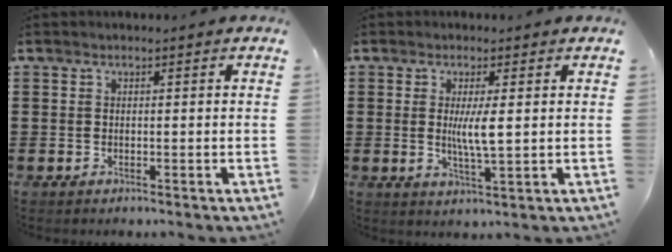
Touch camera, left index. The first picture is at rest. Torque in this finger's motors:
{"motor_torque": [0.99, -0.10, 0.29, 0.13]}